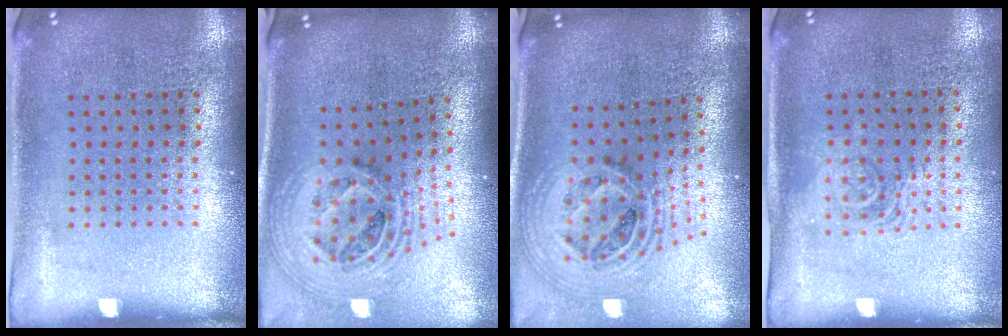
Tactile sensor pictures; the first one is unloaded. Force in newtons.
{"total": 2.5, "press": 1.8, "slide": 1.7}
{"total": 2.1, "press": 1.6, "slide": 1.3}
{"total": 1.4, "press": 1.2, "slide": 0.7}